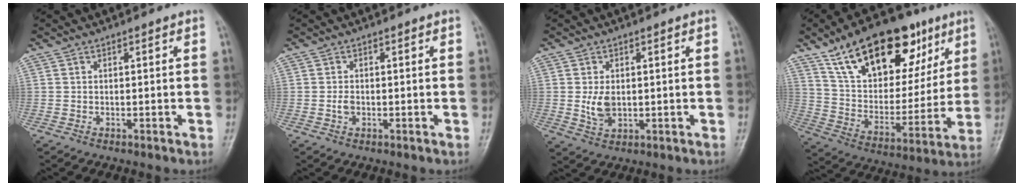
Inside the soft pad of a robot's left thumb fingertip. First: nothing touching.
{"total": 1.6, "force": [-0.3, 1.1, 1.1], "torque": [-0.018, 0.002, -0.006]}
{"total": 4.5, "force": [0.2, 2.9, 3.4], "torque": [-0.056, -0.007, 0.011]}
{"total": 26.9, "force": [14.9, 13.9, 17.5], "torque": [-0.234, -0.022, 0.251]}